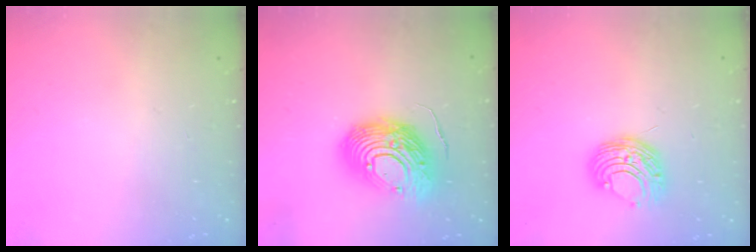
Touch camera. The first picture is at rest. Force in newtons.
{"total": 17.1, "press": 16.9, "slide": 2.7}
{"total": 9.5, "press": 9.4, "slide": 0.9}